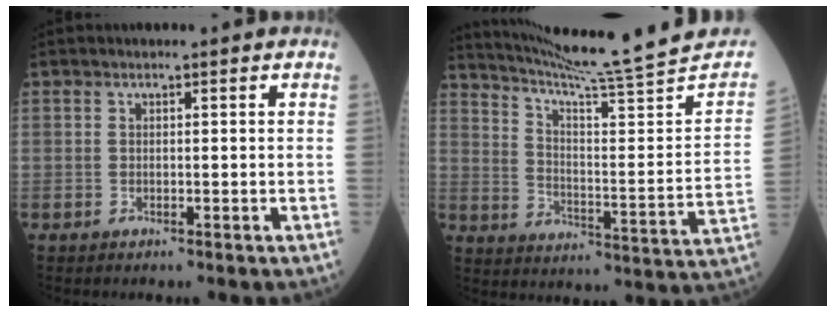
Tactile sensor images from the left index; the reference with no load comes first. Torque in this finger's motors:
{"motor_torque": [-0.77, -1.37, -0.09, 0.04]}